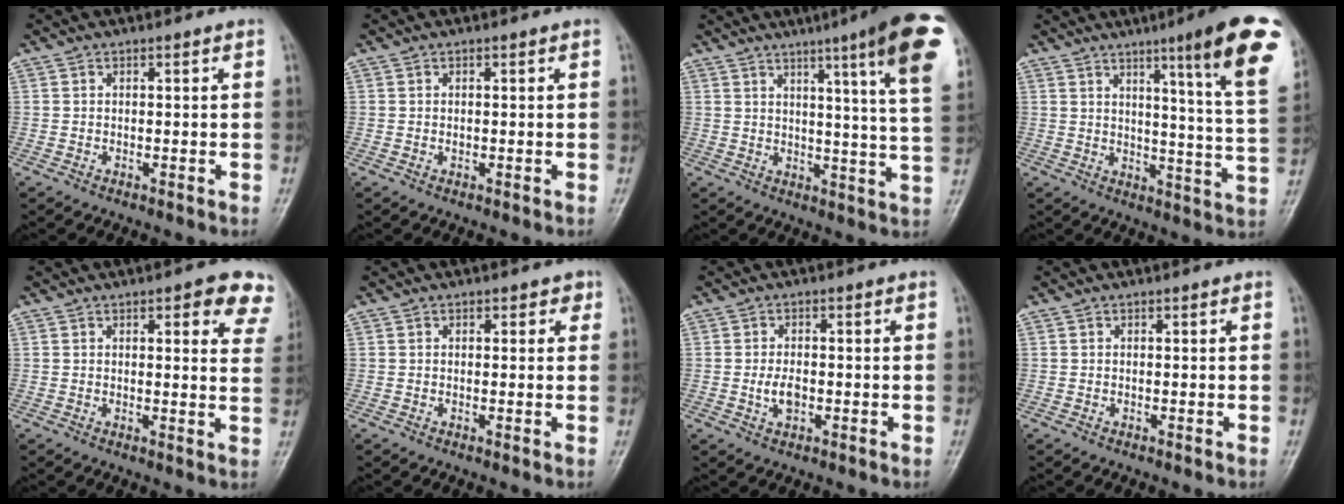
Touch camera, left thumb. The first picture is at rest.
{"total": 0.5, "force": [0.0, 0.4, 0.3], "torque": [-0.004, 0.000, -0.001]}
{"total": 17.9, "force": [9.5, 0.9, 15.2], "torque": [-0.185, -0.038, 0.106]}
{"total": 17.9, "force": [9.3, 1.0, 15.3], "torque": [-0.184, -0.048, 0.115]}
{"total": 9.4, "force": [5.5, 3.3, 6.9], "torque": [-0.043, -0.018, 0.050]}
{"total": 1.7, "force": [0.8, 1.2, 0.8], "torque": [0.008, 0.000, 0.004]}
{"total": 3.3, "force": [-0.6, 2.0, 2.6], "torque": [-0.047, 0.001, -0.012]}
{"total": 0.0}